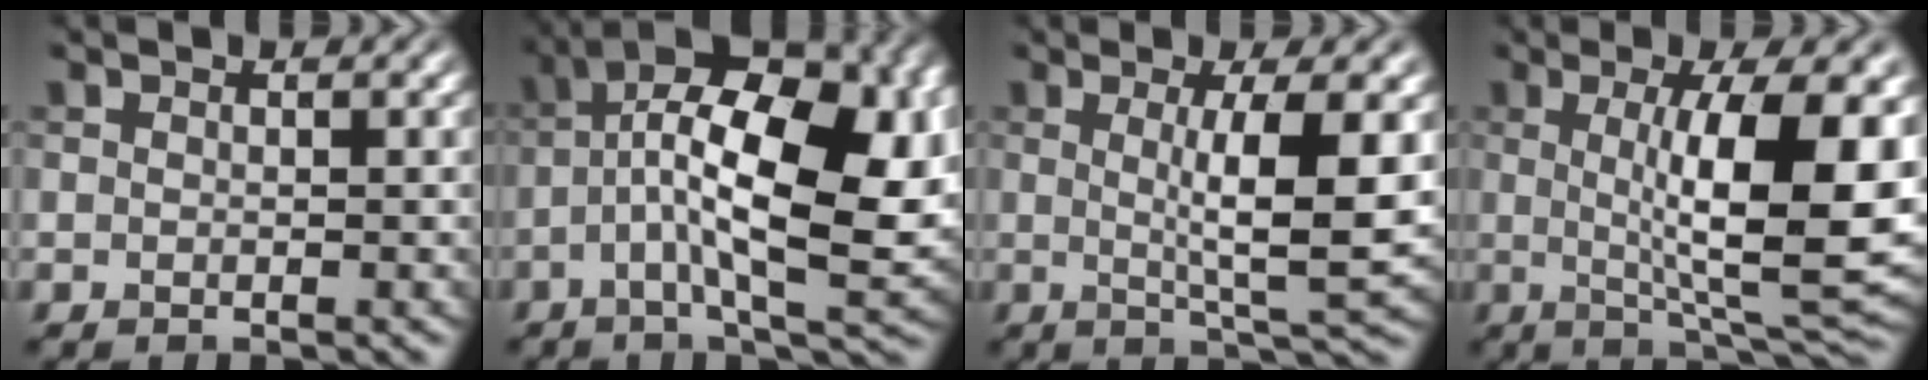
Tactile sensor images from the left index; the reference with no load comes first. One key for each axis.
{"total": 15.1, "fx": 0.4, "fy": 6.0, "fz": 13.8, "tx": -0.225, "ty": 0.011, "tz": 0.011}
{"total": 6.6, "fx": 0.7, "fy": 1.2, "fz": 6.4, "tx": -0.091, "ty": -0.005, "tz": 0.014}
{"total": 11.5, "fx": 1.3, "fy": 2.6, "fz": 11.1, "tx": -0.156, "ty": -0.007, "tz": 0.026}